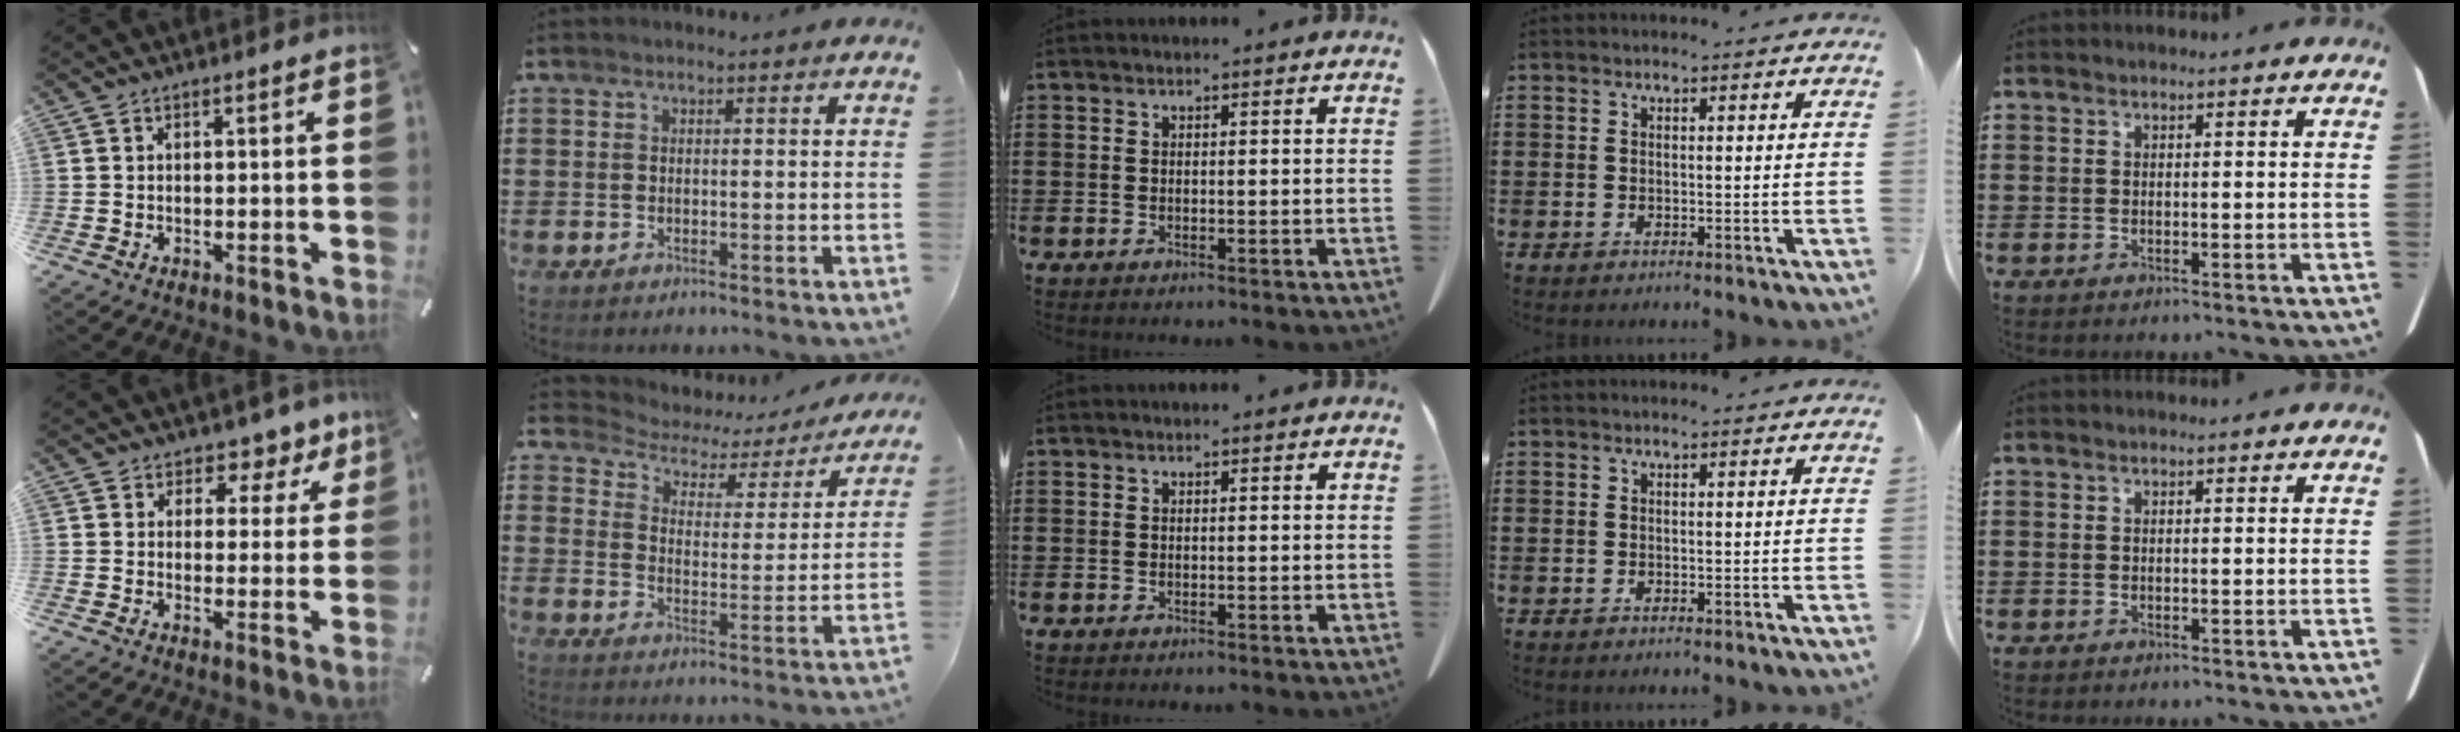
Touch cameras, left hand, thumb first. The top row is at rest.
{"thumb": {"total": 5.4, "force": [3.6, 3.8, 1.4], "torque": [-0.001, -0.036, 0.056]}, "index": {"total": 2.7, "force": [1.9, 1.7, 0.8], "torque": [-0.036, -0.016, 0.019]}}